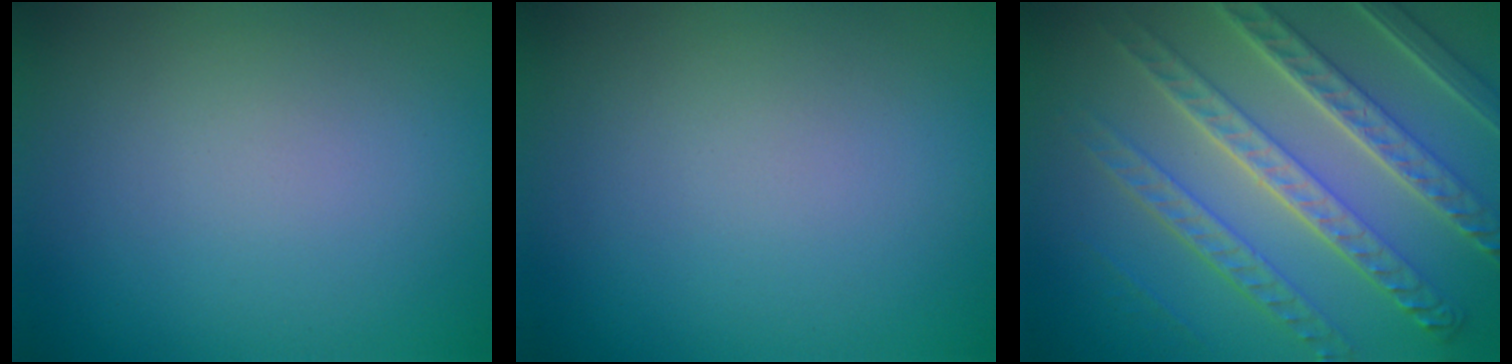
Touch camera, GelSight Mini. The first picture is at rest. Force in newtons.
{"total": 0.0}
{"total": 8.1, "press": 6.5, "slide": 4.7}